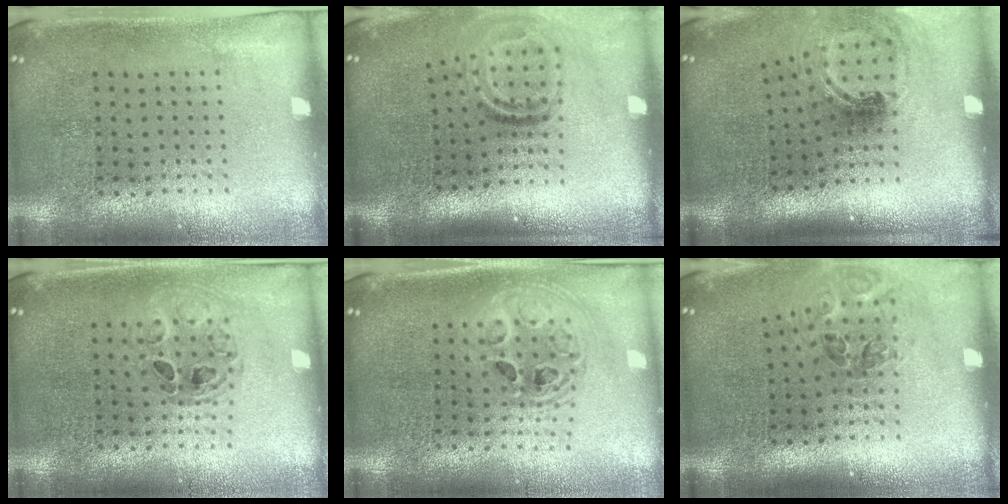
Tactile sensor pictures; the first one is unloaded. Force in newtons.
{"total": 2.0, "press": 1.1, "slide": 1.6}
{"total": 1.5, "press": 1.2, "slide": 1.0}
{"total": 0.5, "press": 0.4, "slide": 0.2}
{"total": 2.0, "press": 1.6, "slide": 1.2}
{"total": 1.2, "press": 1.1, "slide": 0.5}